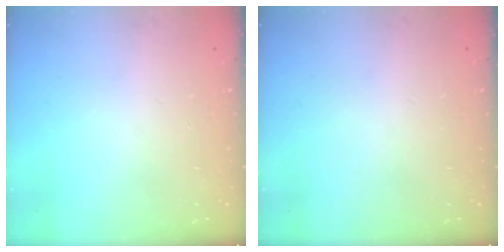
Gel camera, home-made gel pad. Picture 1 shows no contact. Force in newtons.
{"total": 0.0}